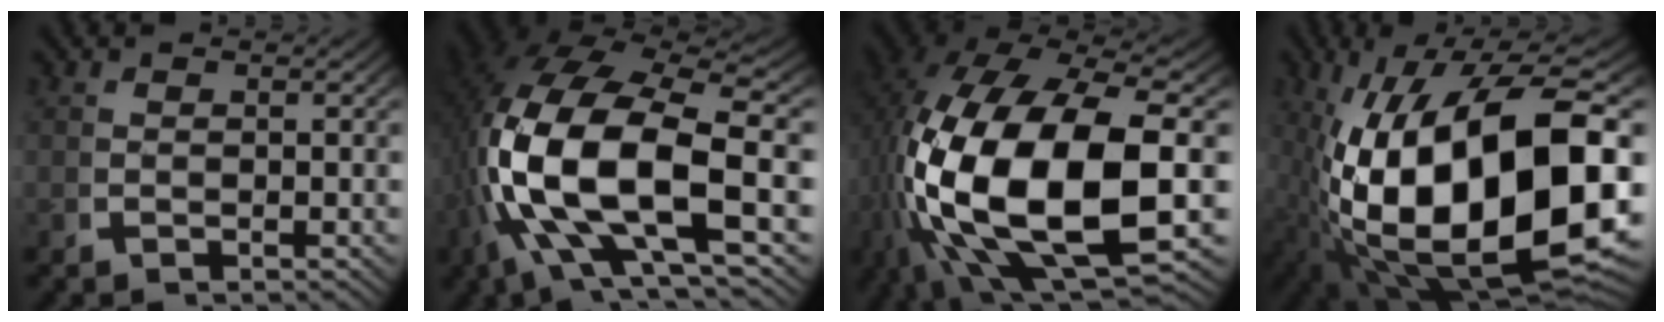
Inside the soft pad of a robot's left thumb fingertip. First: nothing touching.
{"total": 18.9, "force": [-0.7, 10.7, 15.6], "torque": [-0.338, -0.053, 0.014]}
{"total": 24.6, "force": [-1.5, 14.2, 20.1], "torque": [-0.445, -0.088, 0.025]}
{"total": 26.7, "force": [-3.4, 15.6, 21.4], "torque": [-0.399, -0.085, 0.003]}